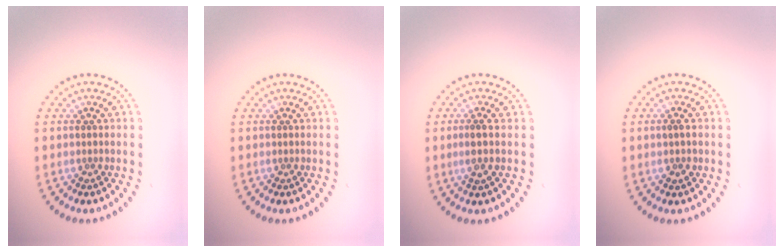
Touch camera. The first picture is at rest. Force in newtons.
{"total": 0.0}
{"total": 1.2, "press": 0.8, "slide": 0.9}
{"total": 1.2, "press": 1.2, "slide": 0.1}